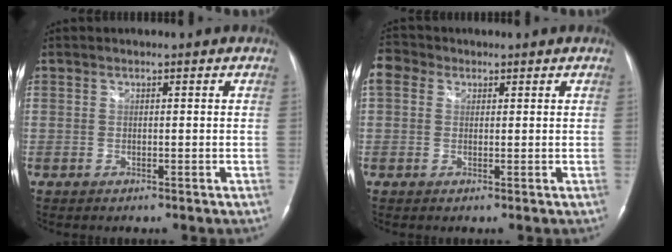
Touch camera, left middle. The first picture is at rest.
{"total": 4.6, "force": [2.0, 3.6, 2.1], "torque": [-0.059, 0.029, 0.039]}